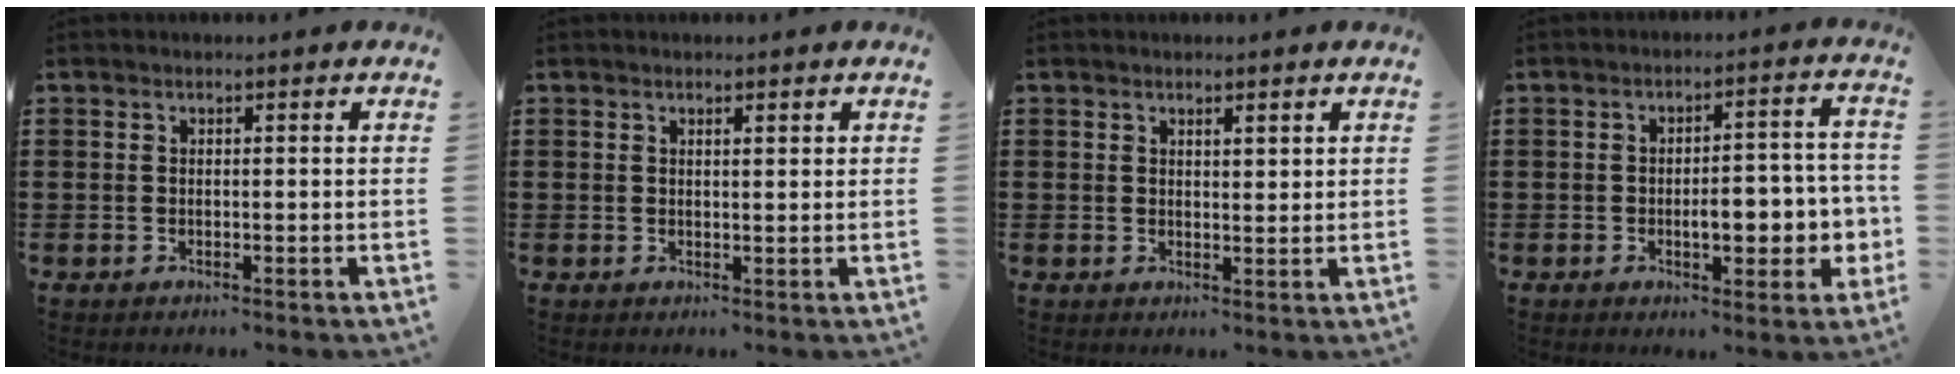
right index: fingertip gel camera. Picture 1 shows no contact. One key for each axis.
{"total": 1.0, "fx": 0.5, "fy": 0.2, "fz": 0.8, "tx": -0.016, "ty": 0.002, "tz": 0.009}
{"total": 1.4, "fx": 1.1, "fy": 0.4, "fz": 0.7, "tx": -0.014, "ty": 0.004, "tz": 0.019}
{"total": 6.9, "fx": -1.5, "fy": 2.9, "fz": 6.0, "tx": -0.071, "ty": -0.005, "tz": -0.033}